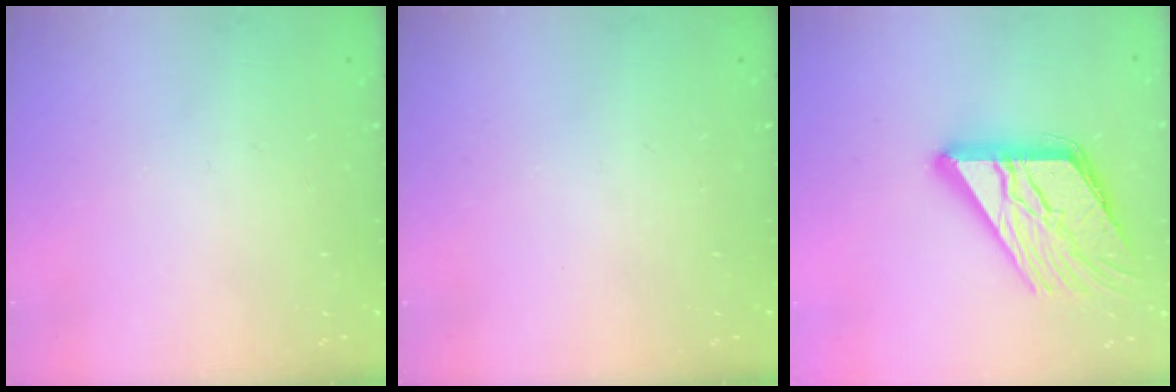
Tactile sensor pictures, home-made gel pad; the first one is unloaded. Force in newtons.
{"total": 0.0}
{"total": 19.0, "press": 18.9, "slide": 1.9}